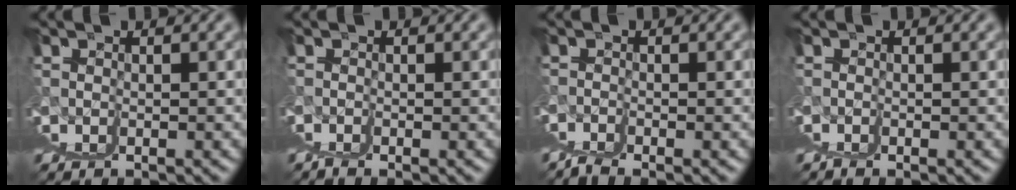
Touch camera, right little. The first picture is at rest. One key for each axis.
{"total": 1.9, "fx": 0.4, "fy": -1.8, "fz": -0.2, "tx": 0.018, "ty": 0.012, "tz": 0.004}
{"total": 3.1, "fx": 0.3, "fy": -3.1, "fz": 0.5, "tx": 0.014, "ty": 0.012, "tz": 0.011}
{"total": 1.6, "fx": 0.3, "fy": -1.5, "fz": -0.3, "tx": 0.015, "ty": 0.008, "tz": 0.003}